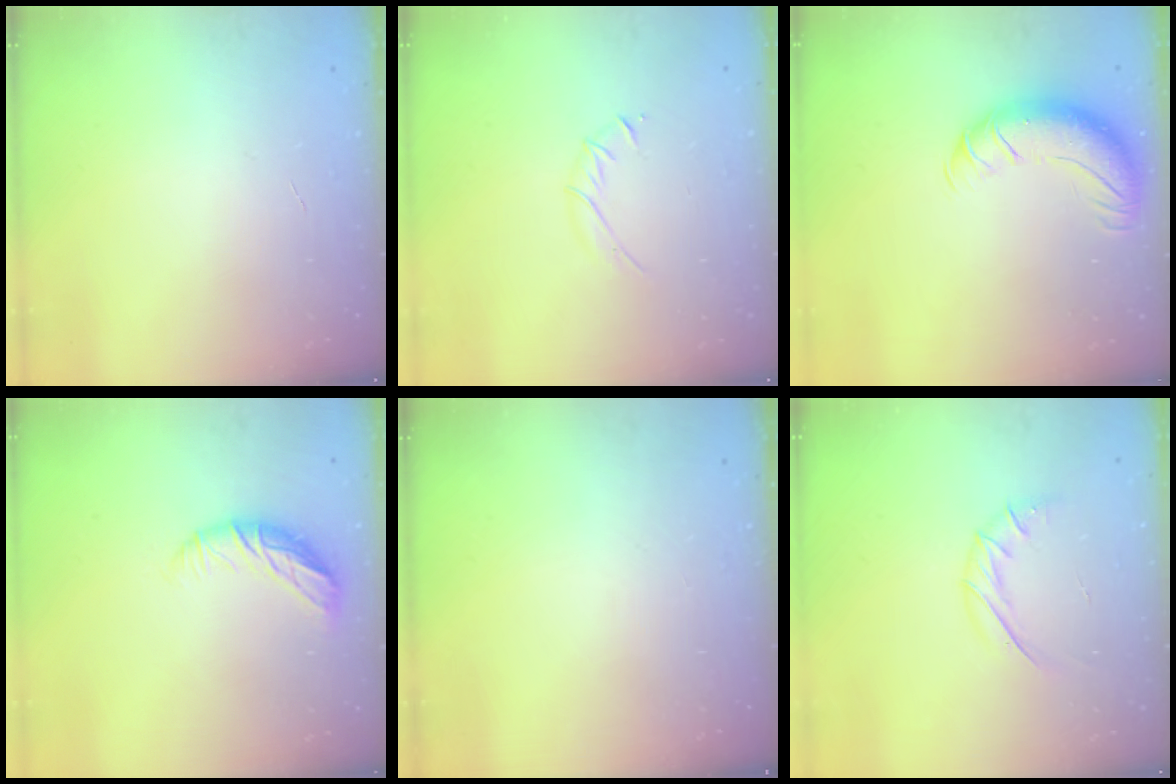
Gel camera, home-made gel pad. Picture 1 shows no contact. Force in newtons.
{"total": 3.7, "press": 3.6, "slide": 1.1}
{"total": 12.7, "press": 12.3, "slide": 3.2}
{"total": 10.2, "press": 10.1, "slide": 1.1}
{"total": 0.0}
{"total": 8.5, "press": 8.5, "slide": 0.6}